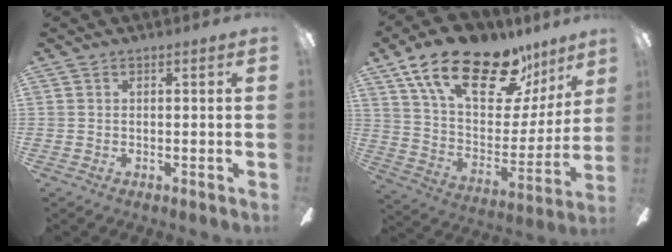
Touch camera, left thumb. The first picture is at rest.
{"total": 25.6, "force": [17.1, 10.5, 15.9], "torque": [-0.258, -0.095, 0.292]}